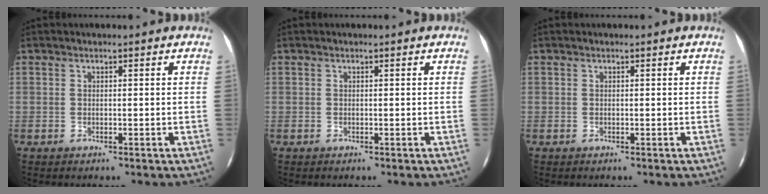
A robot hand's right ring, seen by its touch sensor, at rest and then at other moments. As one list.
[{"total": 0.0}, {"total": 0.0}]